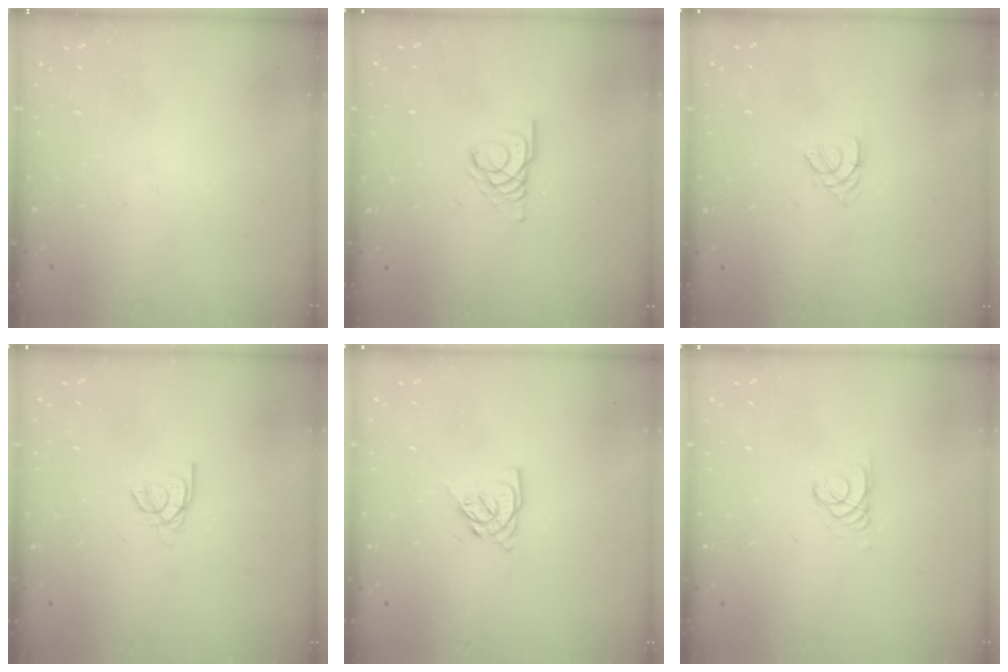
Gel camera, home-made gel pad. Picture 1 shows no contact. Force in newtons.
{"total": 4.1, "press": 4.1, "slide": 0.4}
{"total": 1.4, "press": 1.4, "slide": 0.3}
{"total": 2.2, "press": 2.2, "slide": 0.2}
{"total": 6.5, "press": 6.5, "slide": 0.6}
{"total": 1.1, "press": 1.1, "slide": 0.1}